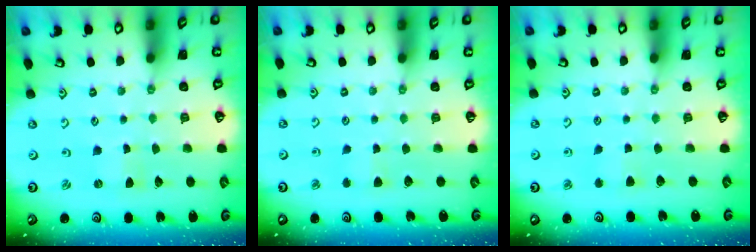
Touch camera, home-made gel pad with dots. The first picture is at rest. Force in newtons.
{"total": 3.8, "press": 3.8, "slide": 0.5}
{"total": 3.2, "press": 3.2, "slide": 0.6}